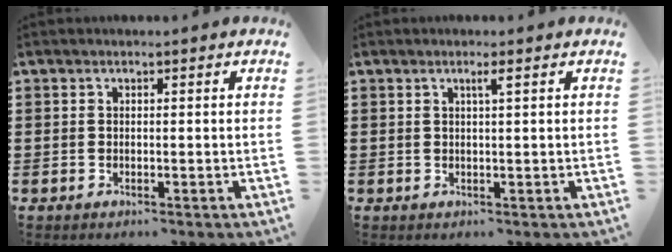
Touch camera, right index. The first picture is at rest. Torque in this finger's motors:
{"motor_torque": [0.21, -0.16, 0.03, 0.03]}